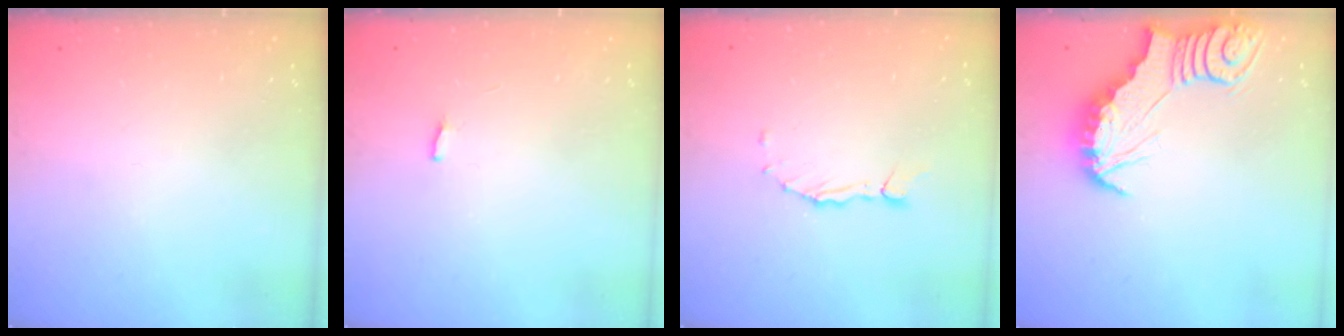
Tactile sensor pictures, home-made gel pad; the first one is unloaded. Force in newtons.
{"total": 0.0}
{"total": 2.2, "press": 2.2, "slide": 0.2}
{"total": 2.5, "press": 2.5, "slide": 0.2}